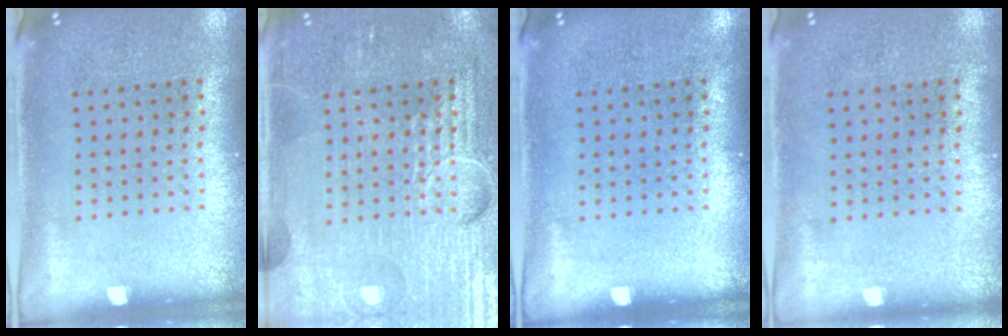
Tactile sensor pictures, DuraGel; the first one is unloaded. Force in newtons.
{"total": 4.2, "press": 4.2, "slide": 0.4}
{"total": 0.0}
{"total": 0.0}